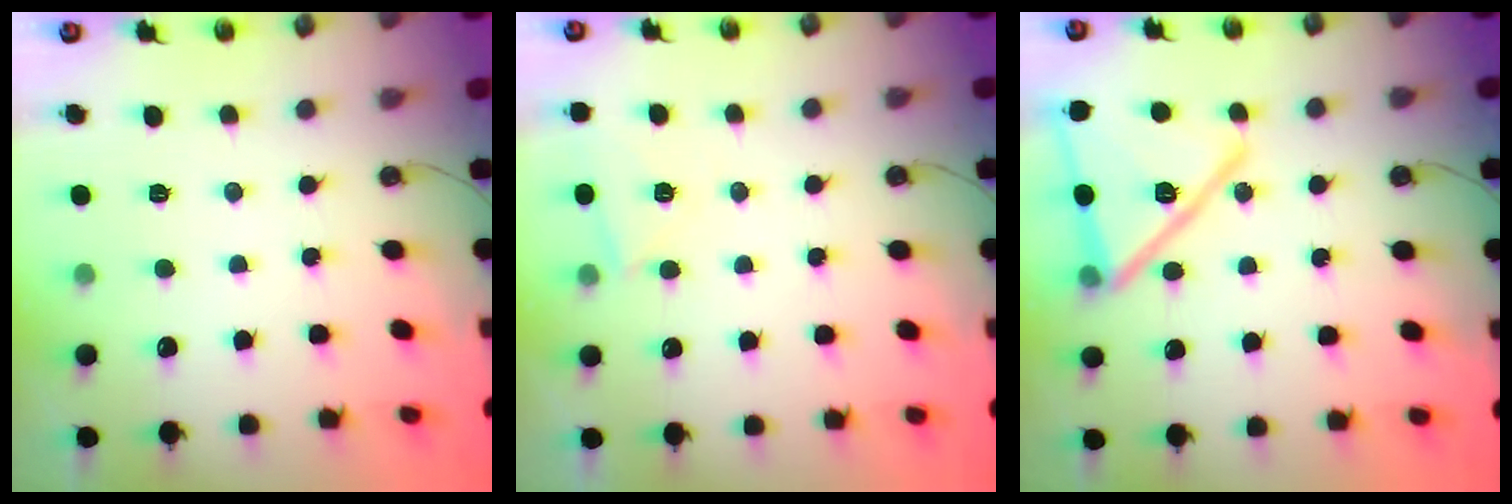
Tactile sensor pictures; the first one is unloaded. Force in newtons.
{"total": 4.5, "press": 4.3, "slide": 1.0}
{"total": 20.4, "press": 18.7, "slide": 8.2}